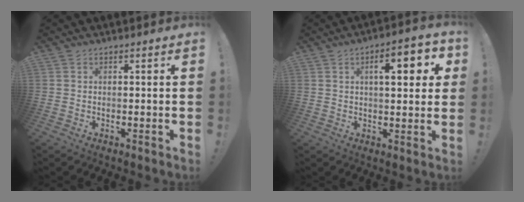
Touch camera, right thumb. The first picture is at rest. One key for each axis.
{"total": 9.4, "fx": 2.9, "fy": 3.1, "fz": 8.4, "tx": -0.106, "ty": -0.007, "tz": 0.037}